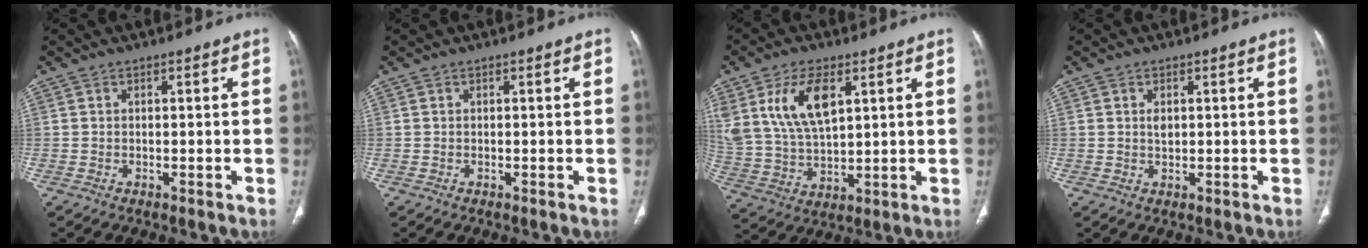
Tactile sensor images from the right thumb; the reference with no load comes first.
{"total": 0.0}
{"total": 13.9, "force": [5.7, 7.1, 10.4], "torque": [-0.199, -0.015, 0.124]}
{"total": 1.6, "force": [0.5, 1.0, 1.1], "torque": [-0.015, -0.002, 0.010]}